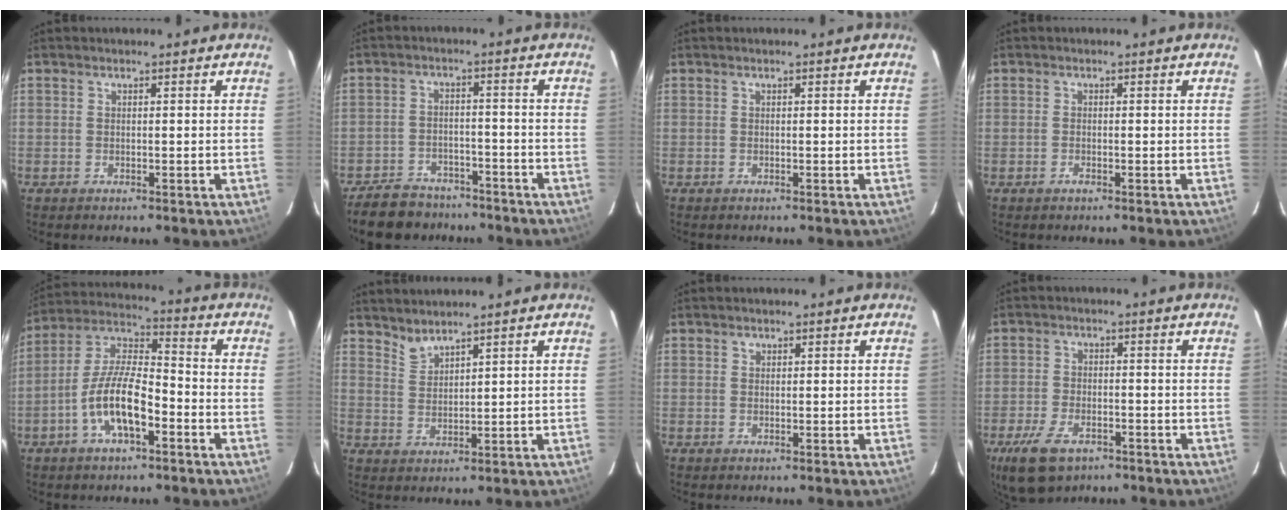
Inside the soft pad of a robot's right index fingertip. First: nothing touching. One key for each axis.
{"total": 11.8, "fx": -9.7, "fy": 5.7, "fz": 3.6, "tx": -0.103, "ty": 0.011, "tz": -0.140}
{"total": 0.0}
{"total": 0.9, "fx": -0.5, "fy": 0.5, "fz": 0.5, "tx": -0.011, "ty": 0.000, "tz": -0.010}
{"total": 12.1, "fx": -5.0, "fy": 4.2, "fz": 10.2, "tx": -0.213, "ty": 0.005, "tz": -0.094}
{"total": 3.1, "fx": 3.1, "fy": 0.2, "fz": 0.7, "tx": -0.013, "ty": -0.001, "tz": 0.061}
{"total": 0.6, "fx": 0.3, "fy": 0.5, "fz": 0.1, "tx": 0.002, "ty": 0.003, "tz": 0.004}
{"total": 9.7, "fx": -5.9, "fy": 4.9, "fz": 5.8, "tx": -0.145, "ty": -0.018, "tz": -0.106}